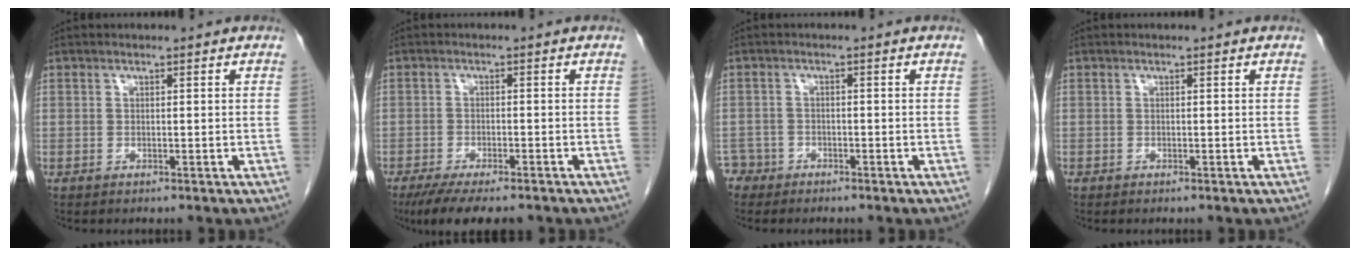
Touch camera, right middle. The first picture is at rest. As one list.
[{"total": 9.2, "force": [-7.2, 2.5, 5.1], "torque": [-0.073, -0.011, -0.109]}, {"total": 2.5, "force": [-2.0, 1.3, -0.8], "torque": [0.010, 0.006, -0.038]}, {"total": 0.0}]